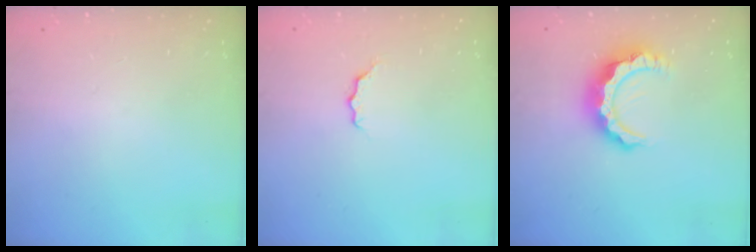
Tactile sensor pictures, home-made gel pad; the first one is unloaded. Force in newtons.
{"total": 3.8, "press": 3.8, "slide": 0.4}
{"total": 10.4, "press": 10.4, "slide": 1.1}